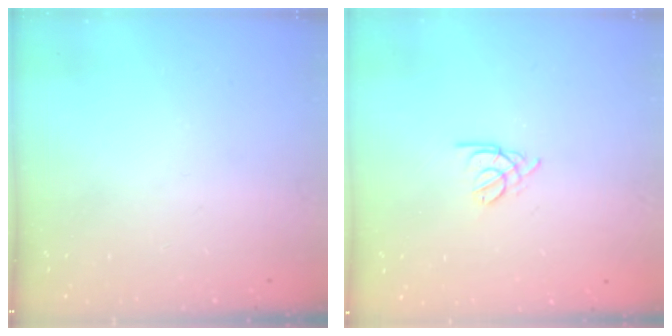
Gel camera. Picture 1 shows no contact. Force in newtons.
{"total": 1.8, "press": 1.7, "slide": 0.5}